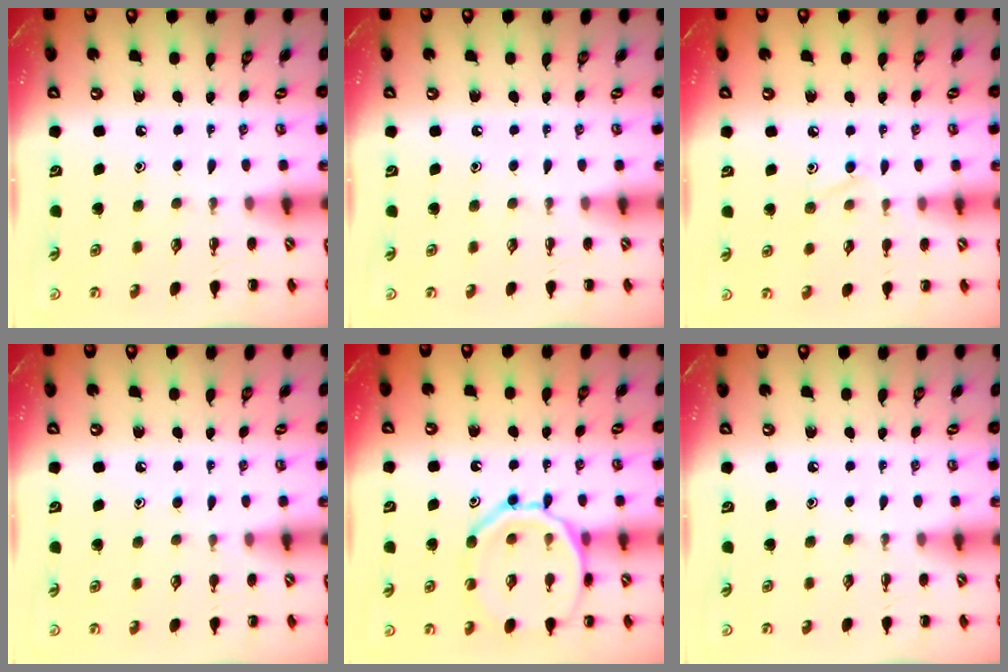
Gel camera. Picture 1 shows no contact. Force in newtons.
{"total": 0.0}
{"total": 8.4, "press": 8.1, "slide": 2.4}
{"total": 4.7, "press": 4.5, "slide": 1.4}
{"total": 15.5, "press": 15.4, "slide": 1.7}
{"total": 0.0}